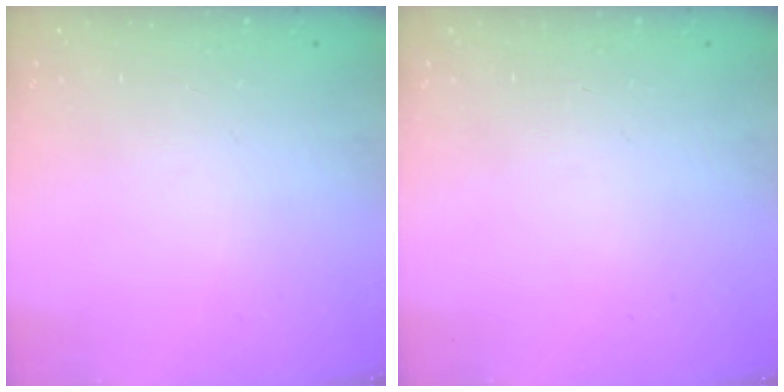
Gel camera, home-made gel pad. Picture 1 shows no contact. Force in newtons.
{"total": 0.0}